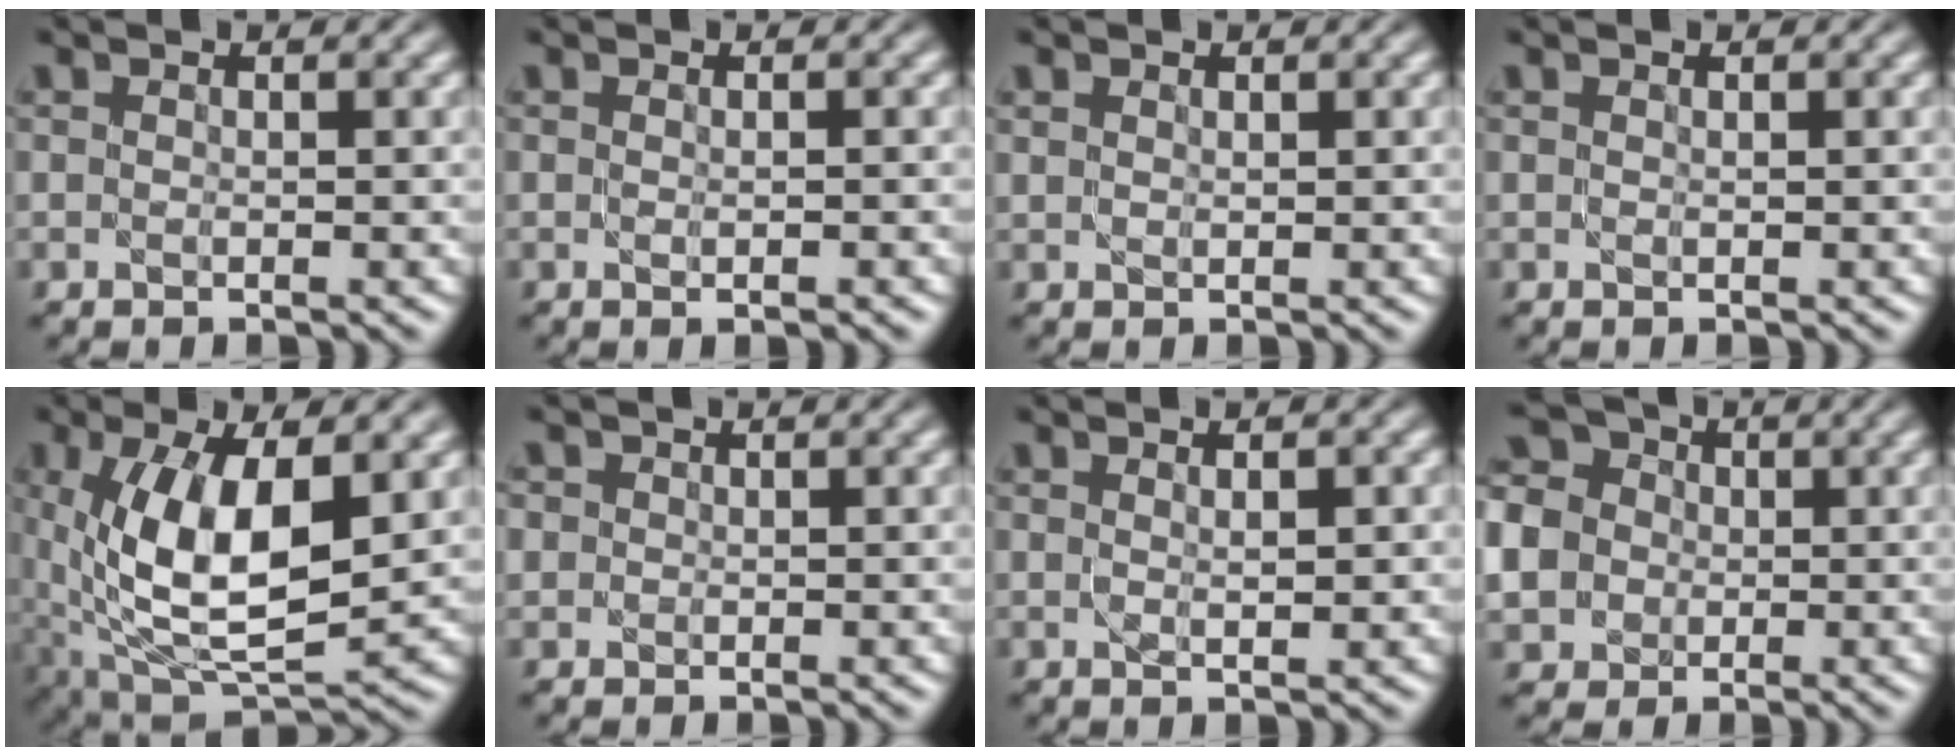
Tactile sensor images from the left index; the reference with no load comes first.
{"total": 1.3, "force": [0.0, 0.4, 1.2], "torque": [-0.008, -0.006, -0.004]}
{"total": 0.7, "force": [0.5, 0.4, 0.2], "torque": [-0.005, -0.002, 0.012]}
{"total": 0.0}
{"total": 11.2, "force": [1.2, 5.2, 9.9], "torque": [-0.187, -0.011, 0.026]}
{"total": 1.4, "force": [0.4, 1.3, 0.3], "torque": [-0.003, 0.004, 0.000]}
{"total": 1.9, "force": [0.5, 0.5, 1.7], "torque": [-0.028, -0.003, 0.010]}
{"total": 8.4, "force": [-1.1, 7.5, 3.5], "torque": [-0.096, 0.002, -0.047]}